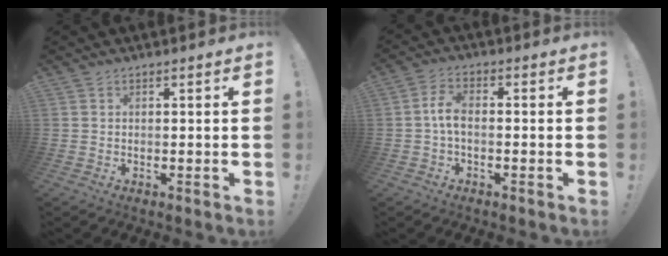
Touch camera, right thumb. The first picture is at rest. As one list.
[{"total": 5.3, "force": [-0.6, 2.6, 4.6], "torque": [-0.102, 0.007, -0.009]}]